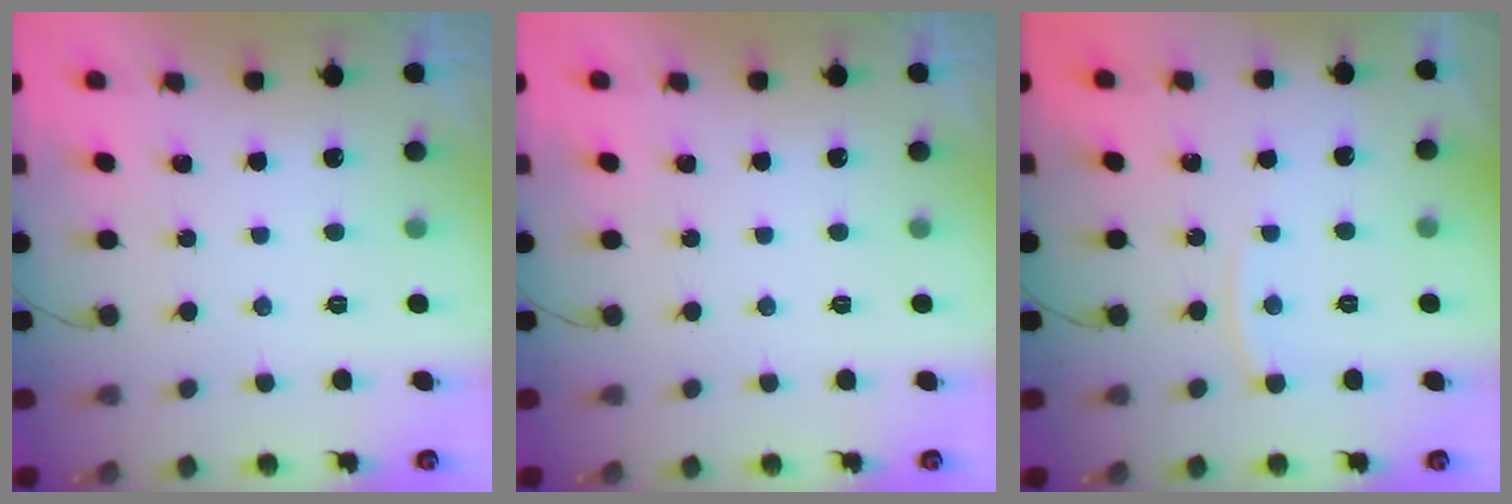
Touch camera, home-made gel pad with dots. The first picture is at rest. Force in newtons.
{"total": 0.0}
{"total": 4.2, "press": 4.1, "slide": 0.6}